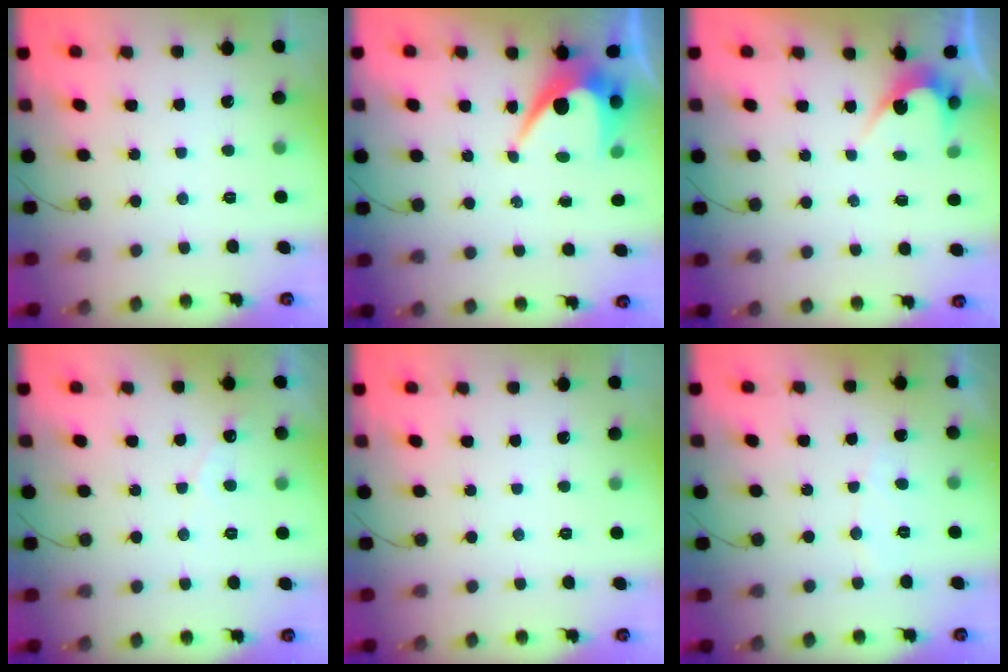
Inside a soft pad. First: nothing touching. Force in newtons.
{"total": 6.6, "press": 6.6, "slide": 0.5}
{"total": 2.9, "press": 2.9, "slide": 0.1}
{"total": 2.7, "press": 2.7, "slide": 0.1}
{"total": 0.0}
{"total": 3.5, "press": 3.4, "slide": 0.3}